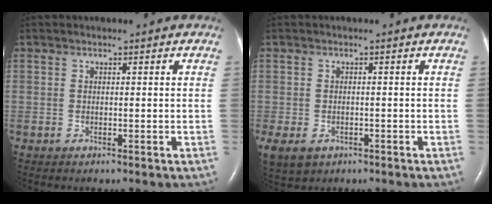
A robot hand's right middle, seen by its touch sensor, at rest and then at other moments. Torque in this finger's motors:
{"motor_torque": [0.42, -0.31, 0.29, 0.08]}